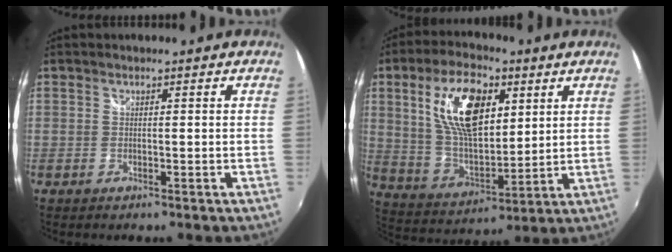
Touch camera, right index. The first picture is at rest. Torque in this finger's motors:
{"motor_torque": [1.62, 0.52, 0.72, 0.21]}